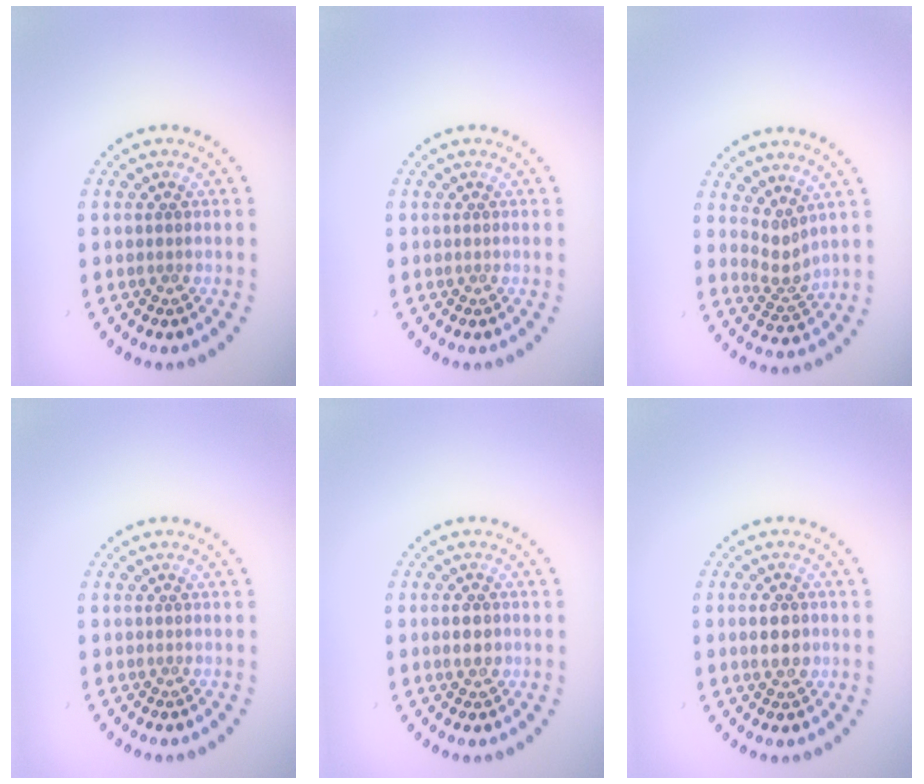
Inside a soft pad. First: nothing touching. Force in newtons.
{"total": 0.0}
{"total": 2.2, "press": 1.5, "slide": 1.5}
{"total": 0.0}
{"total": 2.1, "press": 2.1, "slide": 0.2}
{"total": 2.5, "press": 2.5, "slide": 0.2}